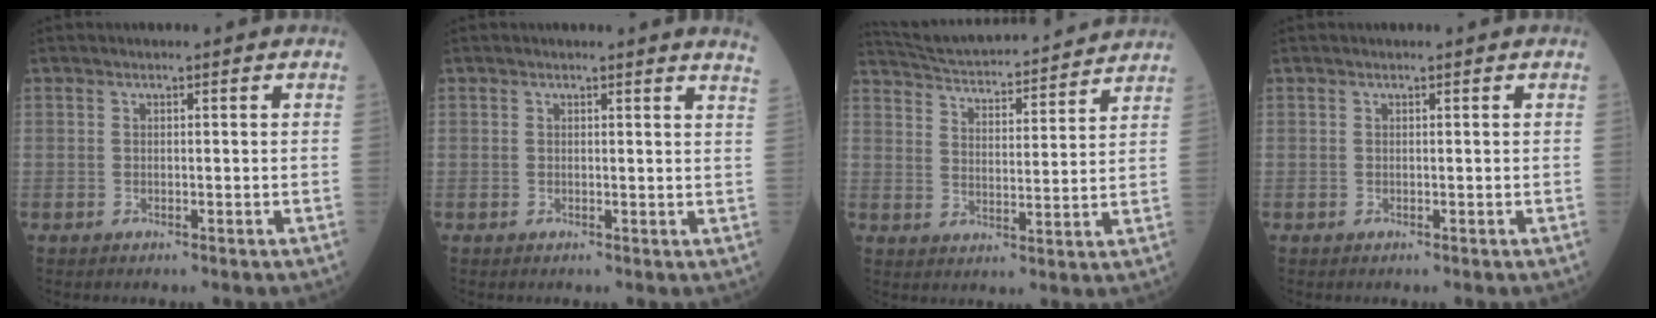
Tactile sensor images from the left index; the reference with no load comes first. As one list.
[{"total": 4.6, "force": [4.4, -0.5, 1.4], "torque": [-0.009, -0.018, 0.020]}, {"total": 18.6, "force": [17.5, 2.0, 6.2], "torque": [-0.101, 0.021, 0.253]}, {"total": 0.0}]